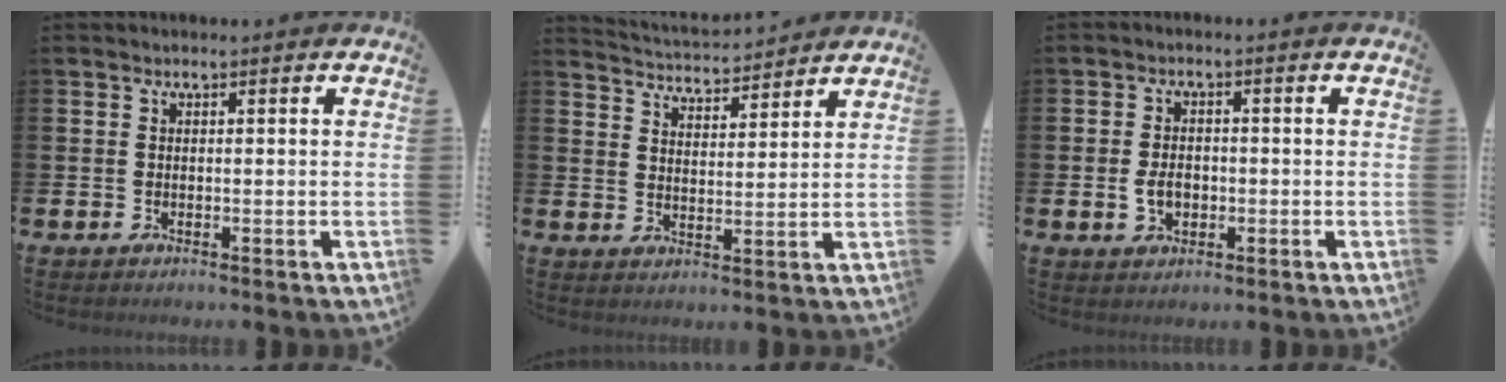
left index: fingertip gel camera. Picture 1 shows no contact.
{"total": 4.4, "force": [4.4, 0.4, -0.2], "torque": [-0.017, -0.030, 0.078]}
{"total": 3.1, "force": [-0.6, 2.2, 2.1], "torque": [-0.037, 0.004, -0.013]}